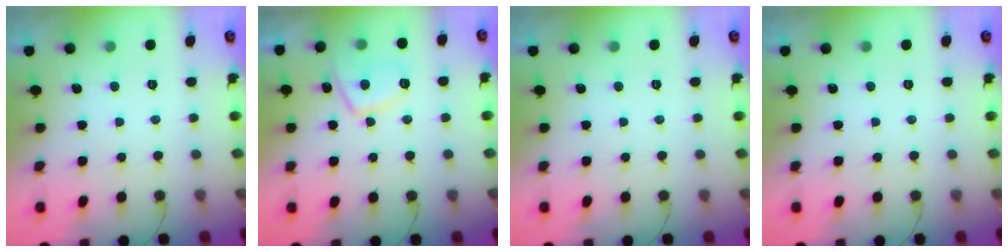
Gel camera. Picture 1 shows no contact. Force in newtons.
{"total": 8.4, "press": 8.3, "slide": 1.1}
{"total": 0.0}
{"total": 0.0}